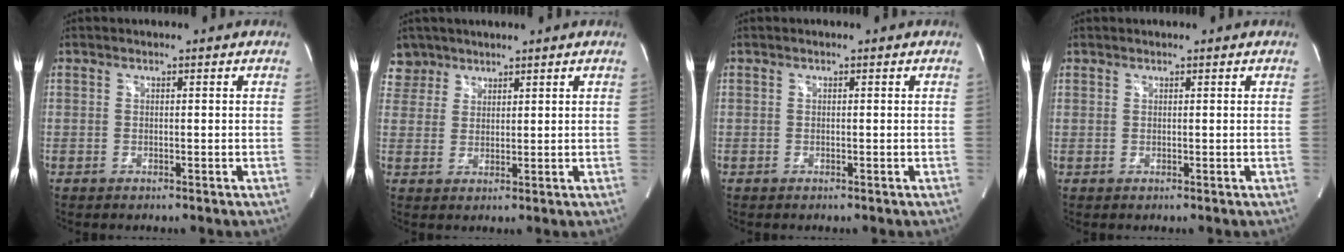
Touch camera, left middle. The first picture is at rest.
{"total": 4.3, "force": [3.3, 2.6, -0.9], "torque": [0.023, 0.005, 0.067]}
{"total": 0.0}
{"total": 0.5, "force": [0.4, 0.4, 0.0], "torque": [-0.001, 0.003, 0.006]}